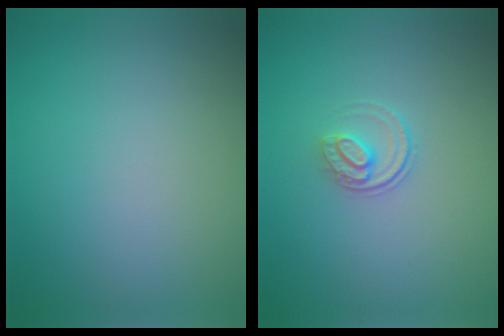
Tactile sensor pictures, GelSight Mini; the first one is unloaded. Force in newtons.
{"total": 1.5, "press": 1.1, "slide": 1.1}